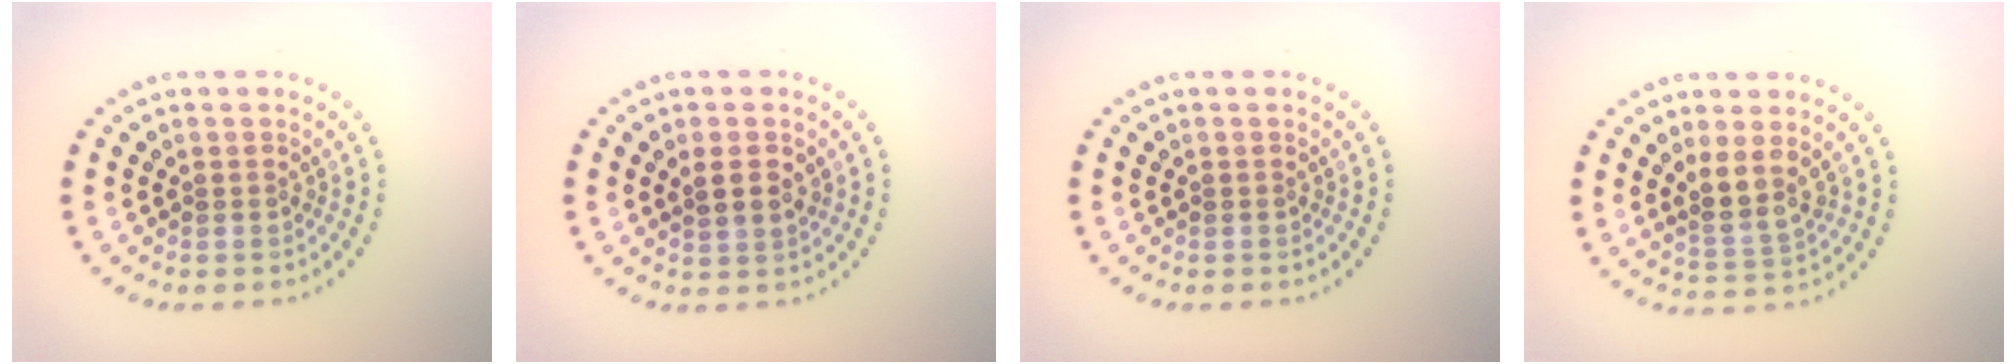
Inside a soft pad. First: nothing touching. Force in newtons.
{"total": 2.3, "press": 2.2, "slide": 0.7}
{"total": 0.0}
{"total": 3.0, "press": 2.4, "slide": 1.8}